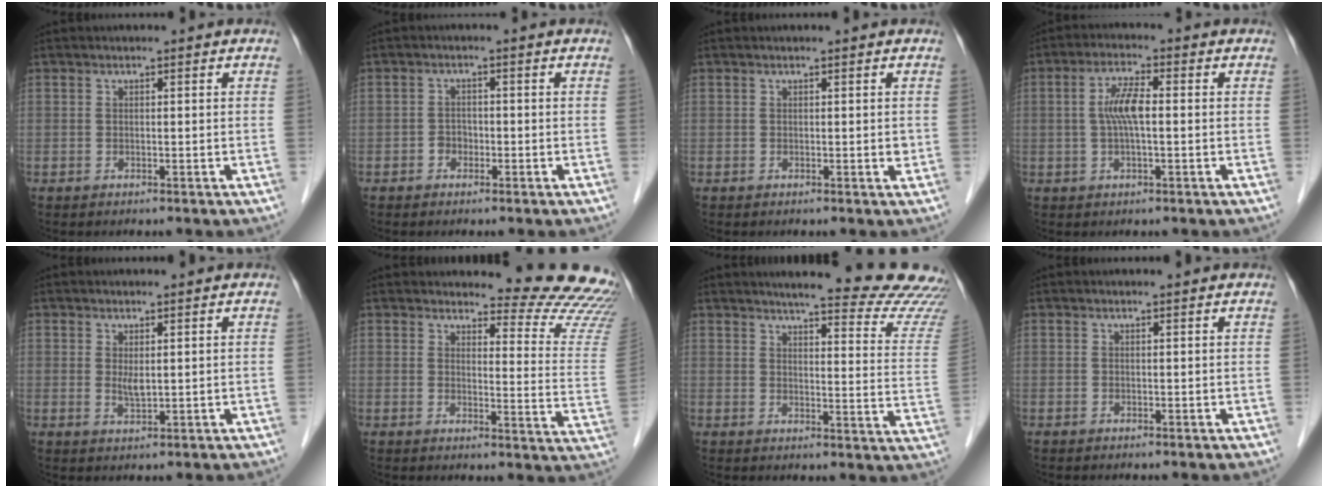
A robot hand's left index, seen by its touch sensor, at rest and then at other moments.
{"total": 1.7, "force": [-0.8, 1.3, 0.7], "torque": [-0.008, 0.007, -0.016]}
{"total": 0.5, "force": [0.1, 0.2, 0.5], "torque": [-0.004, 0.000, -0.003]}
{"total": 5.1, "force": [0.1, 1.1, 5.0], "torque": [-0.107, 0.008, 0.000]}
{"total": 1.7, "force": [0.5, 0.6, 1.5], "torque": [-0.034, -0.006, 0.015]}
{"total": 15.4, "force": [15.2, 1.3, 1.8], "torque": [0.005, -0.132, 0.139]}
{"total": 22.2, "force": [20.6, 0.7, 8.1], "torque": [-0.095, -0.091, 0.227]}
{"total": 1.1, "force": [1.0, 0.2, 0.3], "torque": [-0.012, 0.008, 0.010]}